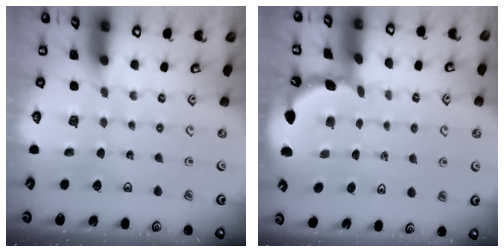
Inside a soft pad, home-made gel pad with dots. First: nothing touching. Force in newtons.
{"total": 1.7, "press": 1.7, "slide": 0.1}